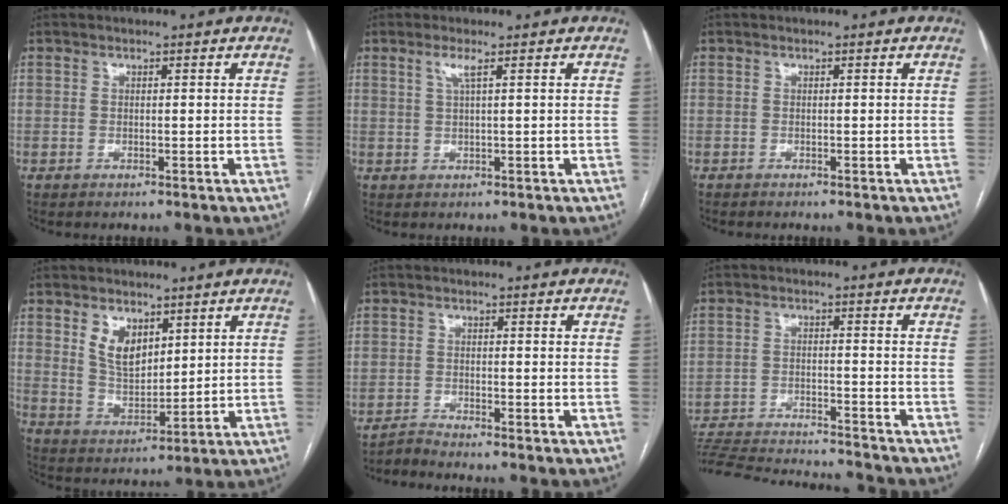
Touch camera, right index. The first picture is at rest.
{"total": 1.9, "force": [0.9, -0.2, 1.7], "torque": [-0.041, 0.002, 0.018]}
{"total": 0.8, "force": [-0.7, 0.2, 0.2], "torque": [-0.011, -0.002, -0.010]}
{"total": 6.9, "force": [3.5, 3.9, 4.4], "torque": [-0.087, 0.000, 0.078]}
{"total": 2.2, "force": [-2.0, -0.9, -0.3], "torque": [0.000, -0.013, -0.039]}
{"total": 18.9, "force": [-17.8, 0.9, 6.2], "torque": [-0.131, -0.028, -0.264]}